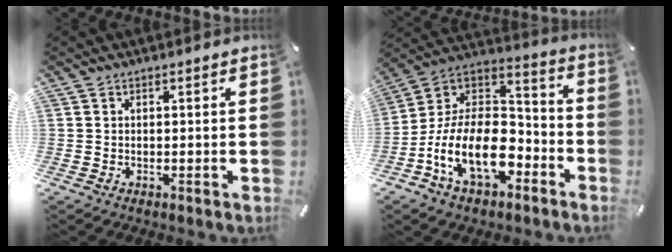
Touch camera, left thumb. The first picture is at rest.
{"total": 18.2, "force": [-7.8, 11.3, 11.9], "torque": [-0.245, 0.016, -0.139]}